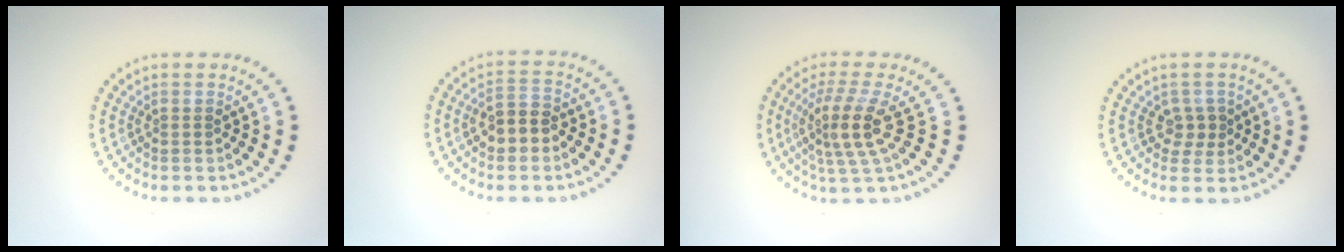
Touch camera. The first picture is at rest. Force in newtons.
{"total": 2.9, "press": 2.9, "slide": 0.7}
{"total": 4.1, "press": 3.1, "slide": 2.6}
{"total": 1.8, "press": 1.6, "slide": 0.9}